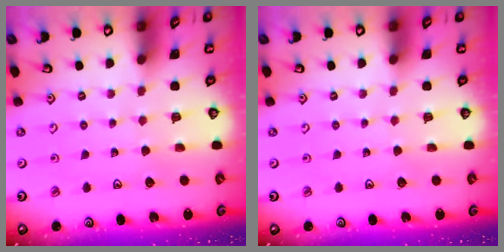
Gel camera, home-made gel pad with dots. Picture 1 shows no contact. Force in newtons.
{"total": 0.0}